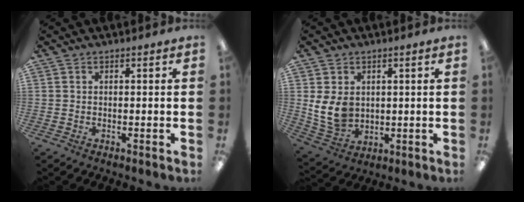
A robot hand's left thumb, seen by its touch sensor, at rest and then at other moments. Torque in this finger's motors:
{"motor_torque": [0.69, 1.90, 0.65, -0.66, 0.07]}